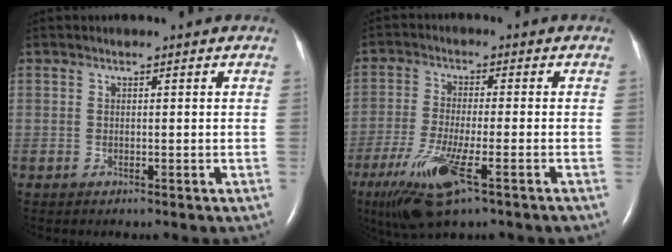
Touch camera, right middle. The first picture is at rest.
{"total": 11.0, "force": [-5.9, 1.4, 9.2], "torque": [-0.186, -0.031, -0.104]}